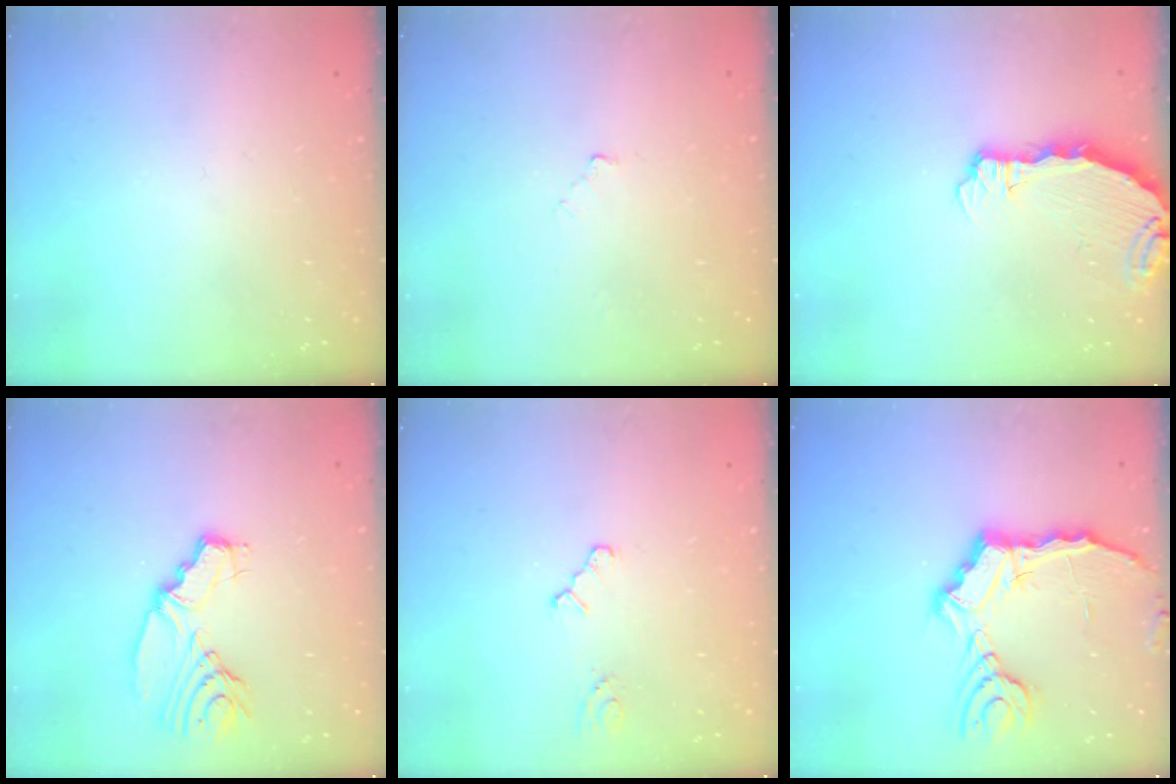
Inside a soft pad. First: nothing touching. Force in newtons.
{"total": 2.8, "press": 2.8, "slide": 0.4}
{"total": 4.9, "press": 4.3, "slide": 2.3}
{"total": 8.7, "press": 8.7, "slide": 0.3}
{"total": 2.0, "press": 2.0, "slide": 0.4}
{"total": 11.2, "press": 11.1, "slide": 1.3}